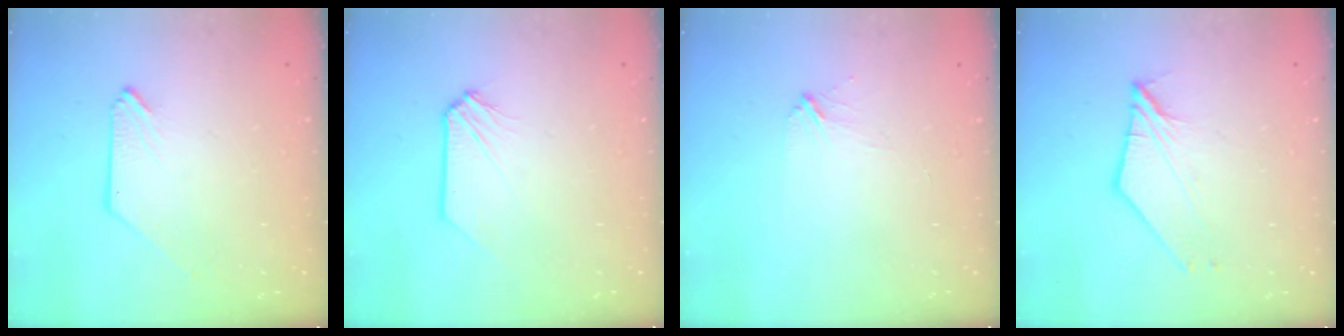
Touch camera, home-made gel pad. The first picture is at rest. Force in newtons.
{"total": 0.0}
{"total": 2.1, "press": 2.1, "slide": 0.1}
{"total": 6.7, "press": 6.6, "slide": 1.2}